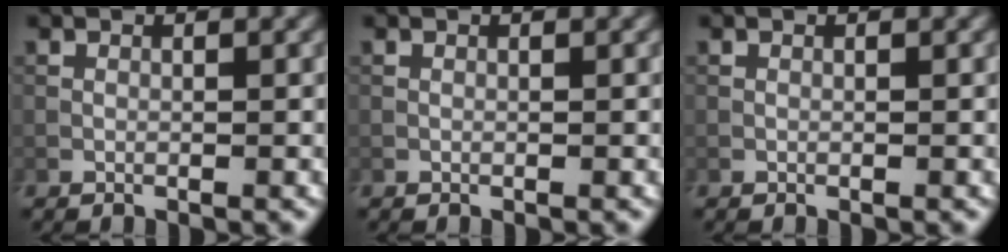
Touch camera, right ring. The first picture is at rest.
{"total": 0.0}
{"total": 0.0}